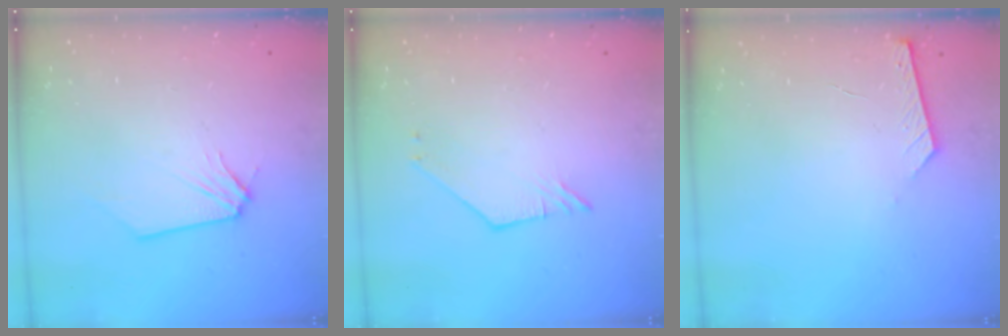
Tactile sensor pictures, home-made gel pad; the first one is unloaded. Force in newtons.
{"total": 2.5, "press": 2.5, "slide": 0.1}
{"total": 4.0, "press": 4.0, "slide": 0.4}